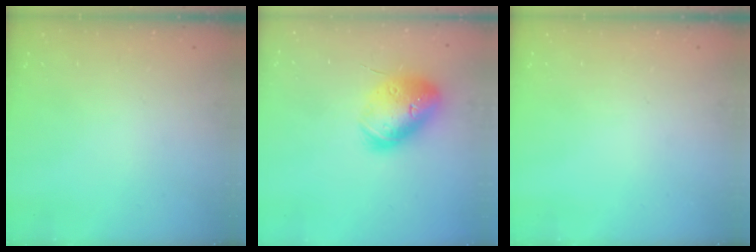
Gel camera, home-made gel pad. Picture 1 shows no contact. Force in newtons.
{"total": 19.2, "press": 18.9, "slide": 3.0}
{"total": 0.0}